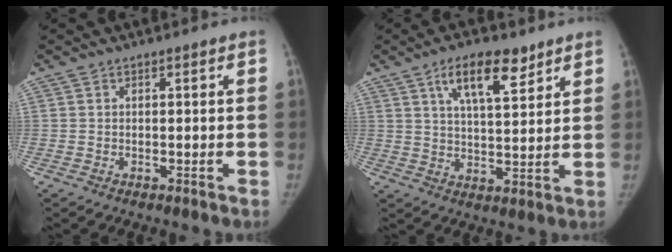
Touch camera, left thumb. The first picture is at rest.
{"total": 10.1, "force": [6.0, 3.8, 7.1], "torque": [-0.102, -0.030, 0.104]}